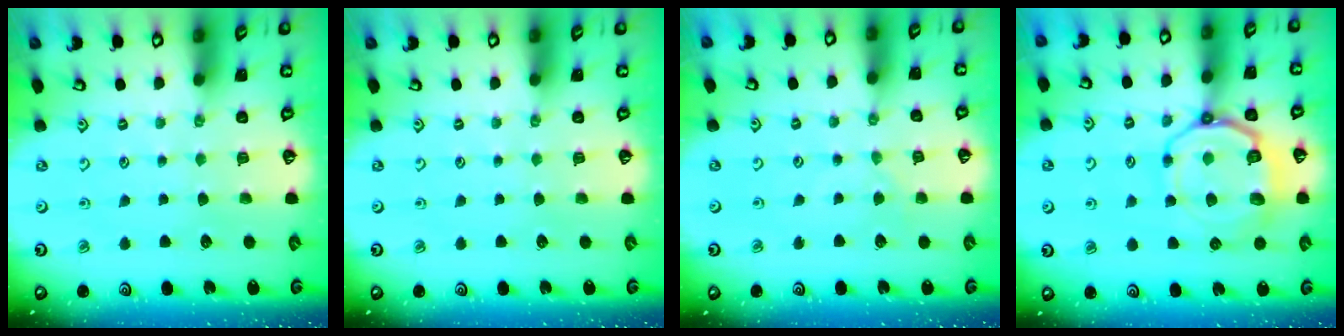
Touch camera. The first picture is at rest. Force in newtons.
{"total": 0.0}
{"total": 0.0}
{"total": 12.0, "press": 11.8, "slide": 2.3}